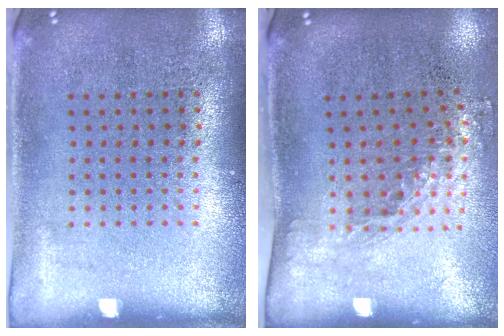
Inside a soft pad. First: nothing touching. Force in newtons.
{"total": 1.5, "press": 1.1, "slide": 1.0}